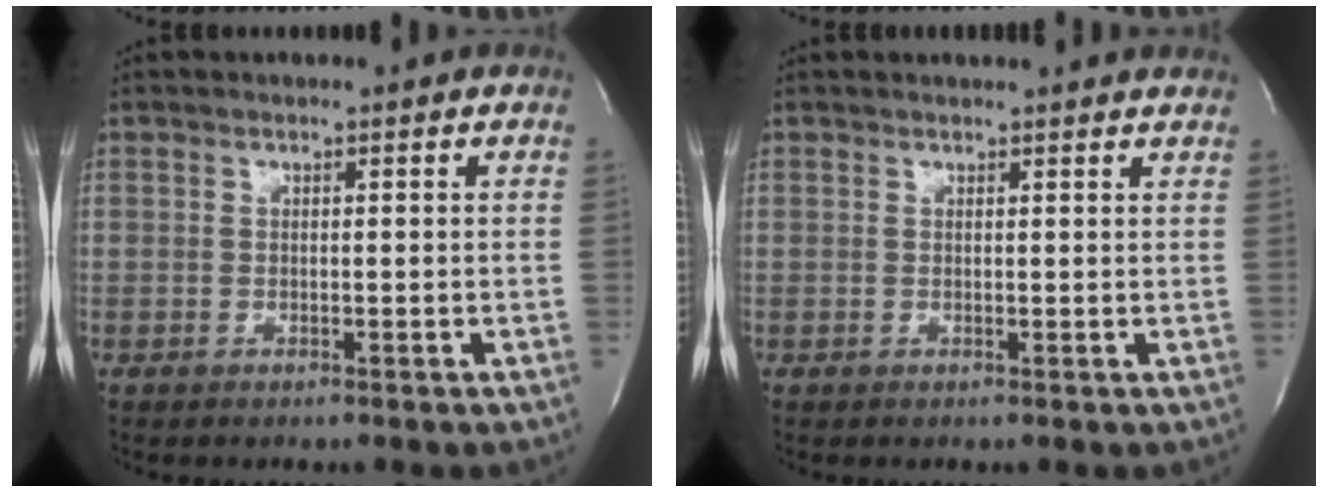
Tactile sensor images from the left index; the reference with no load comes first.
{"total": 6.3, "force": [6.0, 0.7, 1.8], "torque": [-0.021, 0.013, 0.055]}